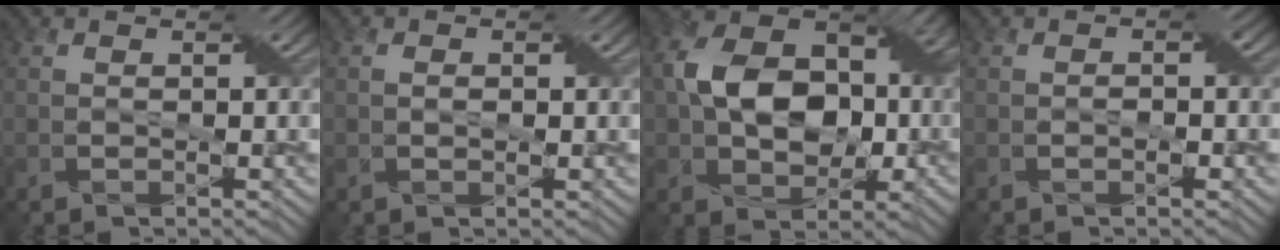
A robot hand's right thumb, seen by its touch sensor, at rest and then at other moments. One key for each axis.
{"total": 1.4, "fx": 0.1, "fy": 0.9, "fz": 1.1, "tx": -0.020, "ty": 0.000, "tz": 0.005}
{"total": 12.0, "fx": 0.1, "fy": 8.4, "fz": 8.5, "tx": -0.152, "ty": 0.021, "tz": -0.010}
{"total": 1.1, "fx": -0.4, "fy": 0.7, "fz": 0.8, "tx": -0.012, "ty": 0.004, "tz": -0.006}